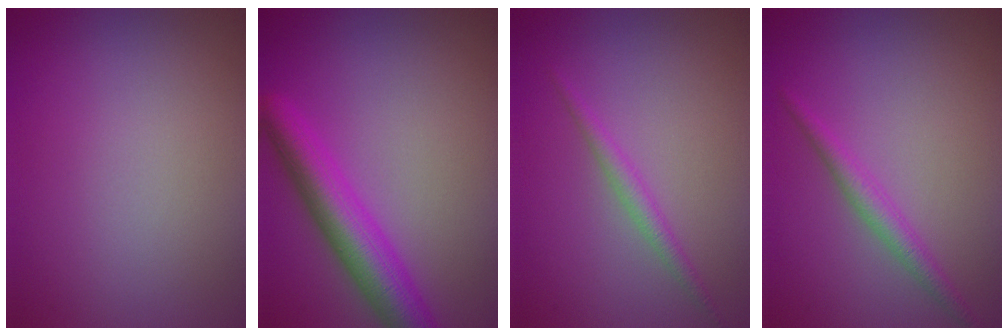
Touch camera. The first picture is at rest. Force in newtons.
{"total": 5.8, "press": 5.8, "slide": 0.1}
{"total": 1.5, "press": 1.5, "slide": 0.1}
{"total": 2.0, "press": 1.9, "slide": 0.1}